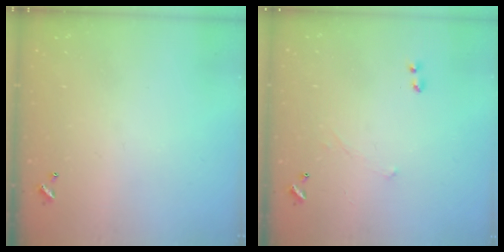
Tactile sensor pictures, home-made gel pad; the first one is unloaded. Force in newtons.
{"total": 1.7, "press": 1.7, "slide": 0.4}